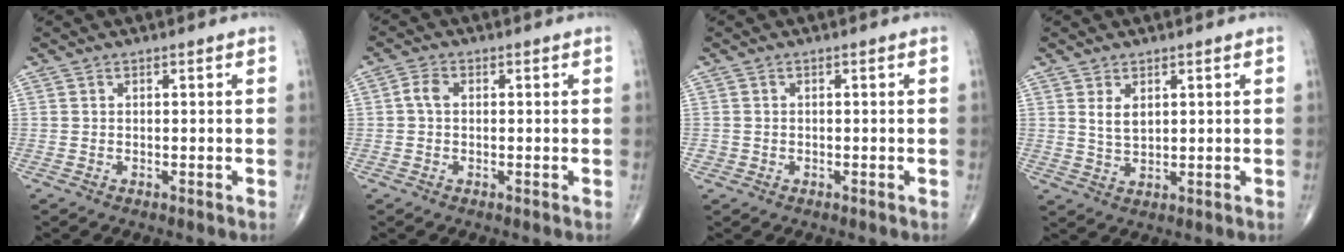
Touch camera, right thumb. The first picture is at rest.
{"total": 2.4, "force": [0.1, 1.6, 1.7], "torque": [-0.032, 0.007, -0.002]}
{"total": 1.0, "force": [-0.2, 1.0, 0.2], "torque": [0.000, 0.004, -0.003]}
{"total": 3.3, "force": [1.3, 1.8, 2.4], "torque": [-0.039, -0.012, 0.030]}